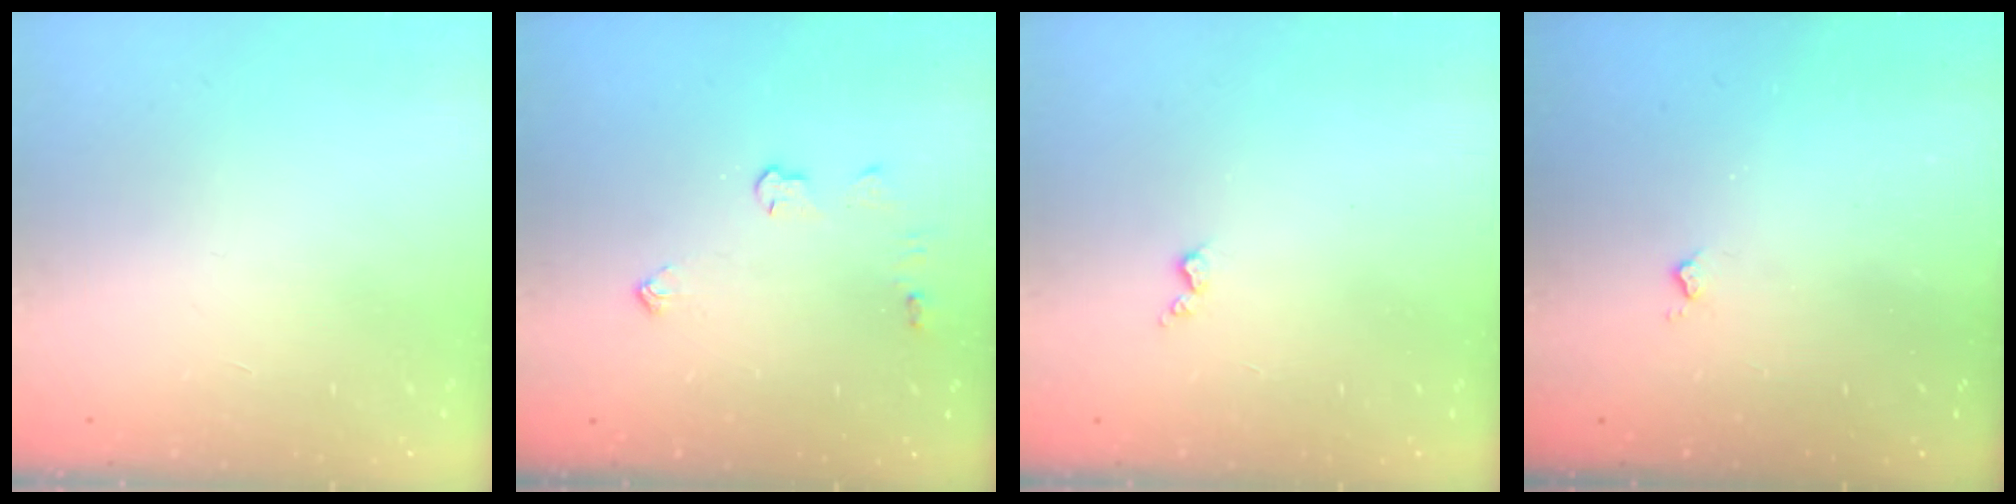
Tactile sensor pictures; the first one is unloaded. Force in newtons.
{"total": 4.4, "press": 4.4, "slide": 0.7}
{"total": 2.4, "press": 2.4, "slide": 0.5}
{"total": 2.4, "press": 2.3, "slide": 0.5}